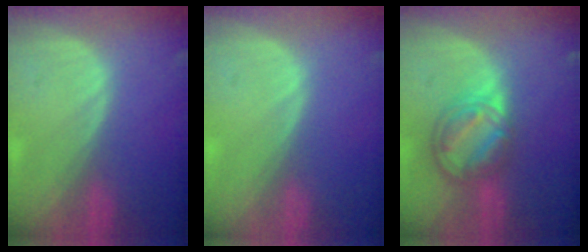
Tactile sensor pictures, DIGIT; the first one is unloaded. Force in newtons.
{"total": 0.0}
{"total": 8.4, "press": 7.1, "slide": 4.5}